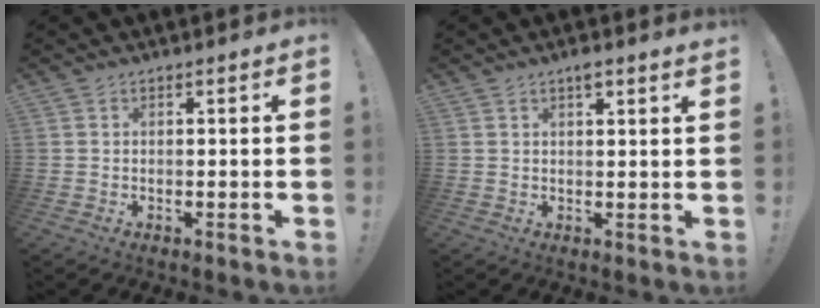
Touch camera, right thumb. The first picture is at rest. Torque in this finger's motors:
{"motor_torque": [-0.16, -0.16, 0.09, 0.08, 0.00]}